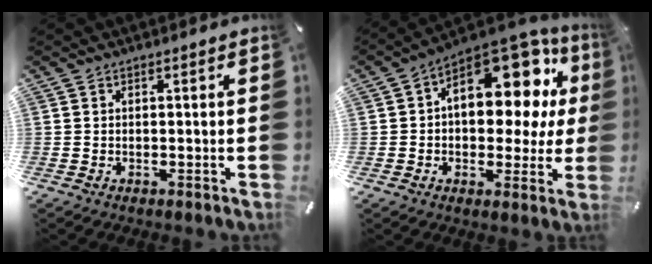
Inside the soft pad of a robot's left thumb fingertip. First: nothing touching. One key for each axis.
{"total": 17.4, "fx": 6.9, "fy": 10.3, "fz": 12.2, "tx": -0.158, "ty": -0.060, "tz": 0.115}